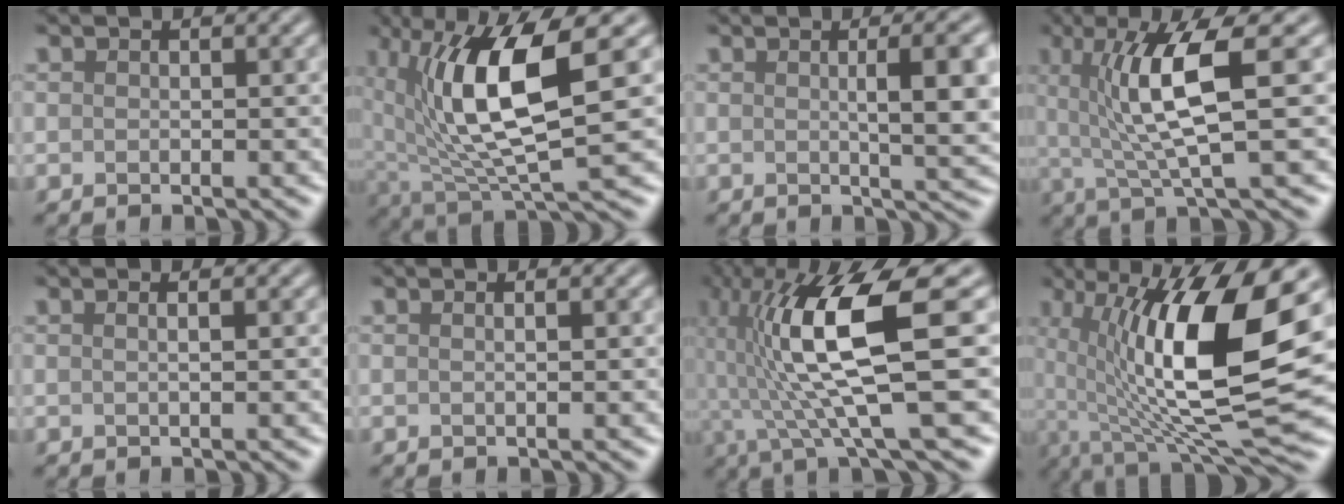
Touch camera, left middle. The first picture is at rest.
{"total": 10.2, "force": [1.8, 3.0, 9.6], "torque": [-0.182, -0.003, 0.044]}
{"total": 7.0, "force": [0.8, 1.7, 6.7], "torque": [-0.069, 0.008, 0.018]}
{"total": 7.3, "force": [1.3, 1.3, 7.0], "torque": [-0.123, 0.000, 0.030]}
{"total": 1.7, "force": [0.6, 0.9, 1.4], "torque": [-0.001, 0.007, -0.014]}
{"total": 1.1, "force": [0.4, 0.5, 0.9], "torque": [0.003, 0.000, -0.009]}
{"total": 11.5, "force": [0.2, 2.3, 11.2], "torque": [-0.207, 0.012, 0.013]}
{"total": 14.1, "force": [1.1, 4.5, 13.3], "torque": [-0.216, -0.012, 0.025]}